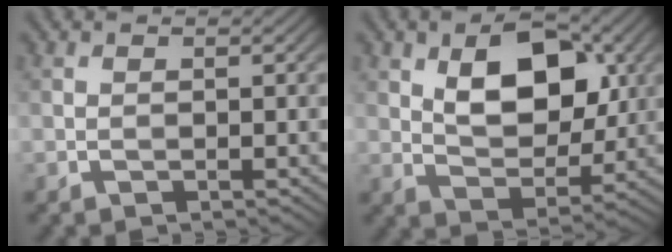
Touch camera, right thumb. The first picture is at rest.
{"total": 9.9, "force": [3.1, 5.8, 7.4], "torque": [-0.123, -0.001, 0.050]}